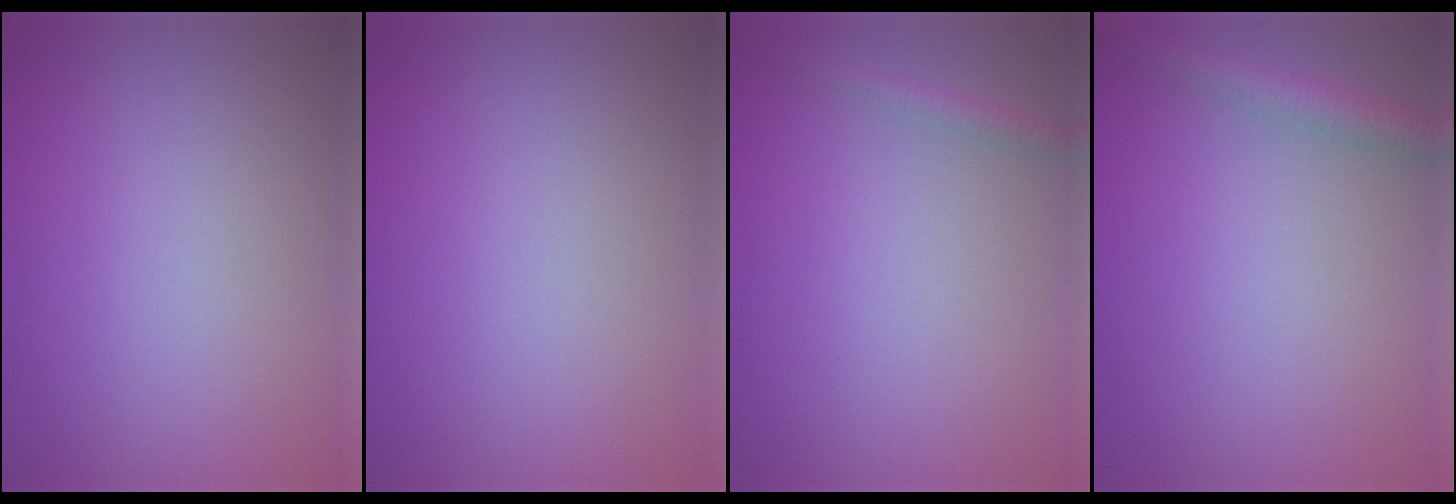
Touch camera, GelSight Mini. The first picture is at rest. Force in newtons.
{"total": 0.0}
{"total": 1.3, "press": 1.3, "slide": 0.1}
{"total": 2.7, "press": 2.7, "slide": 0.1}